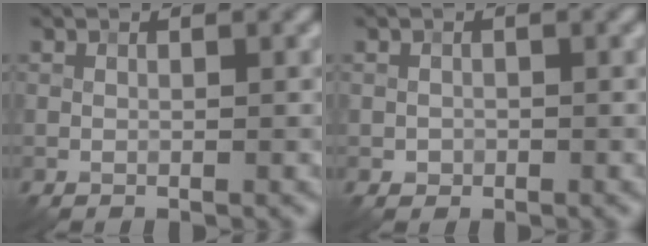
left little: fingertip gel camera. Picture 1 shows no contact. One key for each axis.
{"total": 0.7, "fx": -0.3, "fy": 0.7, "fz": 0.1, "tx": 0.004, "ty": -0.002, "tz": -0.006}